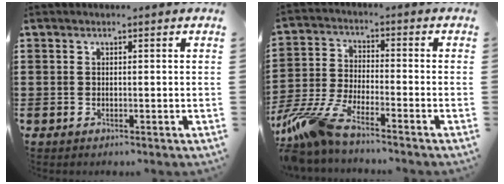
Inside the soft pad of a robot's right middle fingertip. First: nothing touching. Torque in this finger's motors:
{"motor_torque": [2.14, 0.00, 0.47, 0.21]}